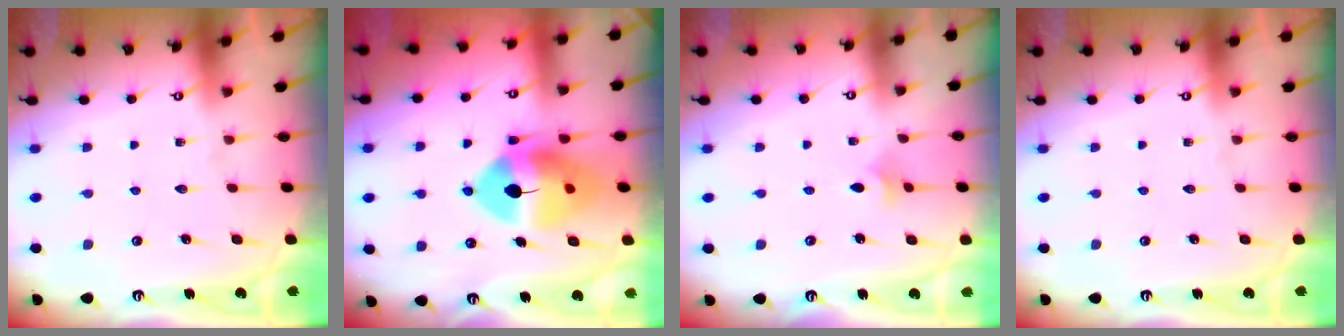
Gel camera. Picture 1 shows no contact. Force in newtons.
{"total": 13.9, "press": 13.8, "slide": 1.9}
{"total": 2.9, "press": 2.8, "slide": 0.7}
{"total": 0.0}